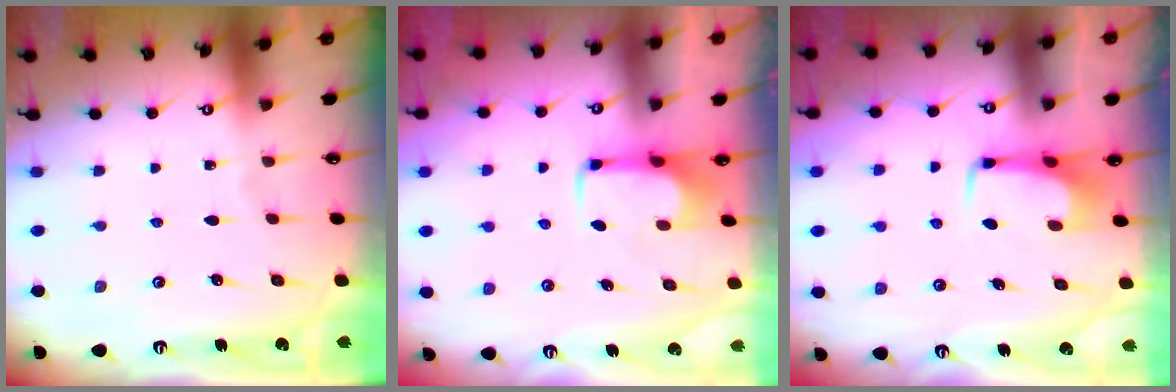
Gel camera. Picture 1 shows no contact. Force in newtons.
{"total": 2.1, "press": 2.1, "slide": 0.5}
{"total": 3.5, "press": 3.4, "slide": 0.4}